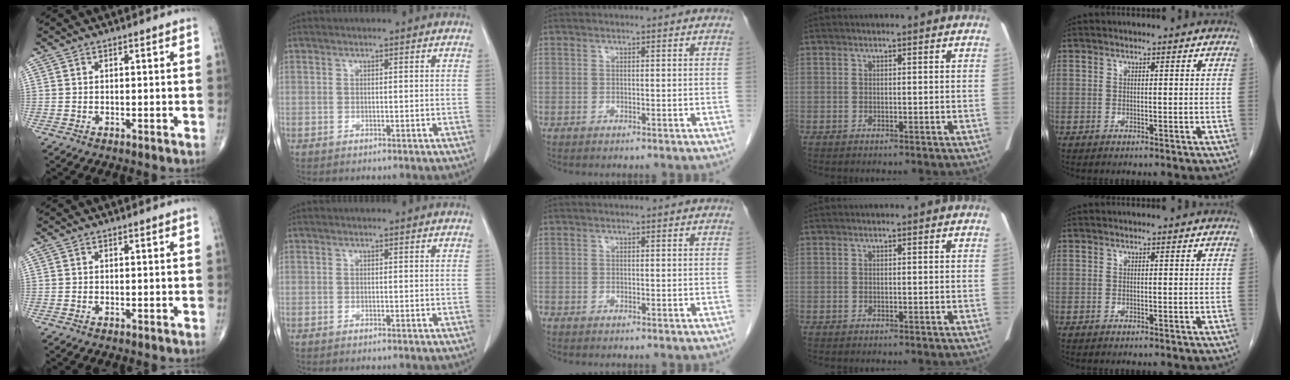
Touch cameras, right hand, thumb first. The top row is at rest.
{}